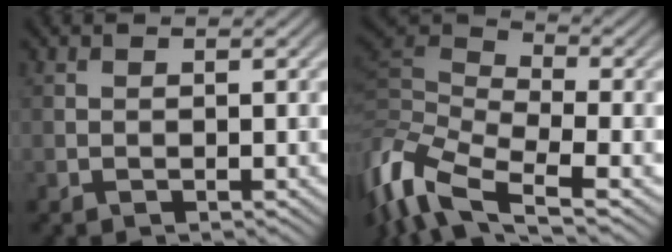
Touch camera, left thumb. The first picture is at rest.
{"total": 11.9, "force": [-4.3, 4.8, 10.0], "torque": [-0.243, 0.000, -0.094]}